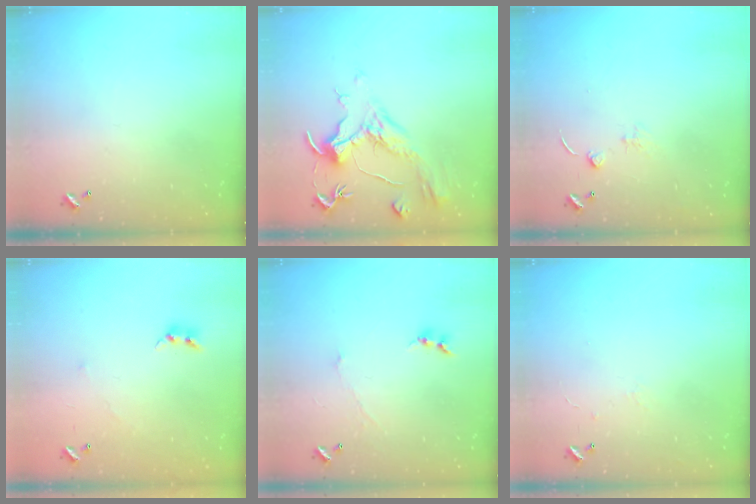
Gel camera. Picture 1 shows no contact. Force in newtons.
{"total": 1.1, "press": 0.1, "slide": 1.1}
{"total": 0.9, "press": 0.9, "slide": 0.3}
{"total": 5.5, "press": 5.5, "slide": 0.7}
{"total": 0.0}
{"total": 0.9, "press": 0.7, "slide": 0.5}